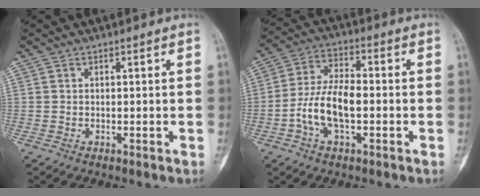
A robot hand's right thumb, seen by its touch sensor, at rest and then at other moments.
{"total": 10.5, "force": [-2.4, 5.1, 8.8], "torque": [-0.173, 0.029, -0.050]}